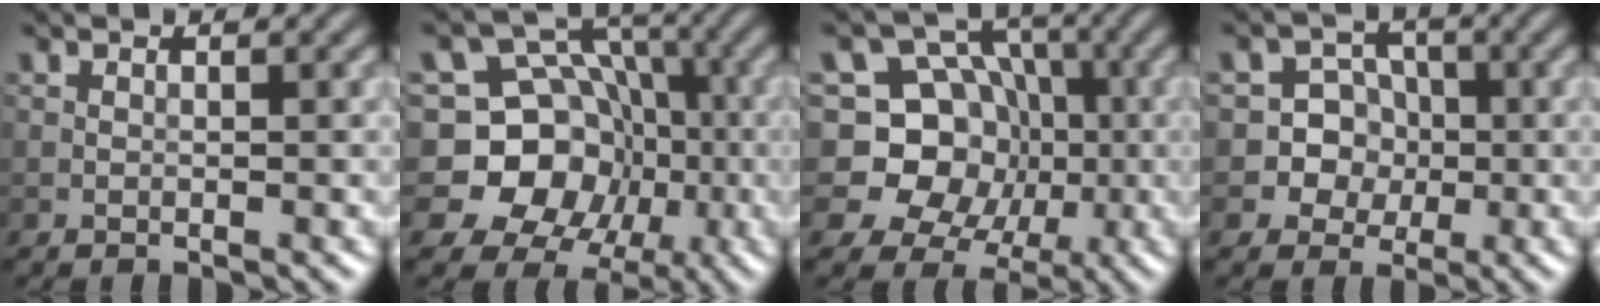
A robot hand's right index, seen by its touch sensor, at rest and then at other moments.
{"total": 11.7, "force": [-1.7, 10.8, 4.3], "torque": [-0.079, 0.025, -0.060]}
{"total": 11.6, "force": [0.2, 10.7, 4.6], "torque": [-0.097, 0.053, -0.033]}
{"total": 5.8, "force": [-1.2, 5.6, 1.1], "torque": [0.000, 0.022, -0.043]}